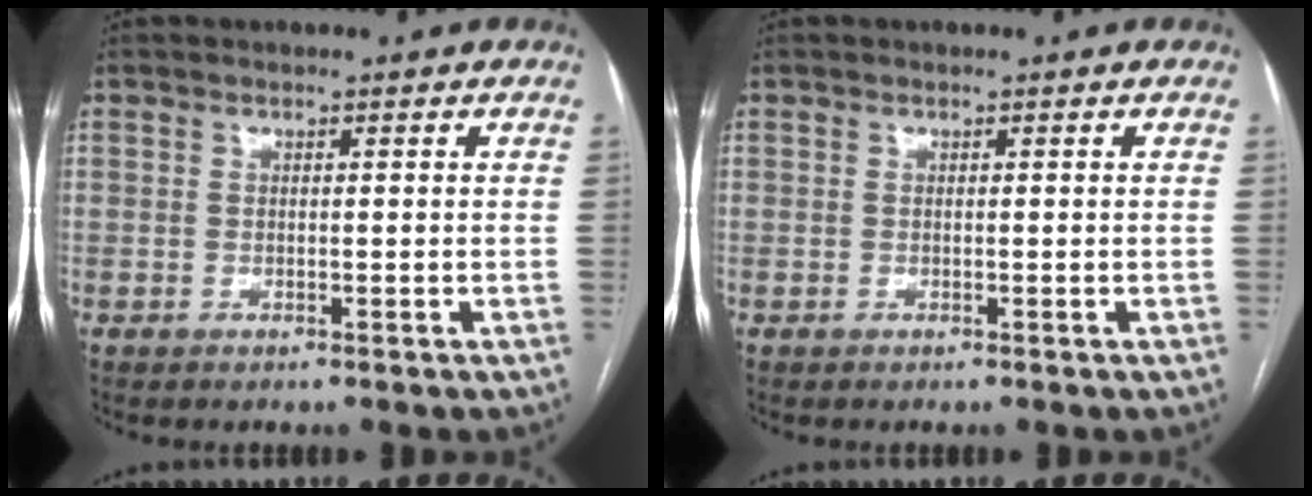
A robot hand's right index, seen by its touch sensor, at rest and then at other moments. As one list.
[{"total": 0.0}]